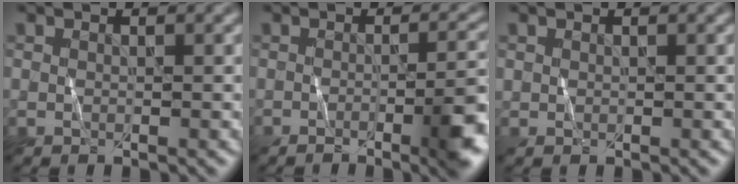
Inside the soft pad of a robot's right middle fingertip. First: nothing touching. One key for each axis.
{"total": 5.2, "fx": -2.2, "fy": 1.3, "fz": 4.5, "tx": -0.049, "ty": 0.003, "tz": -0.036}
{"total": 0.0}